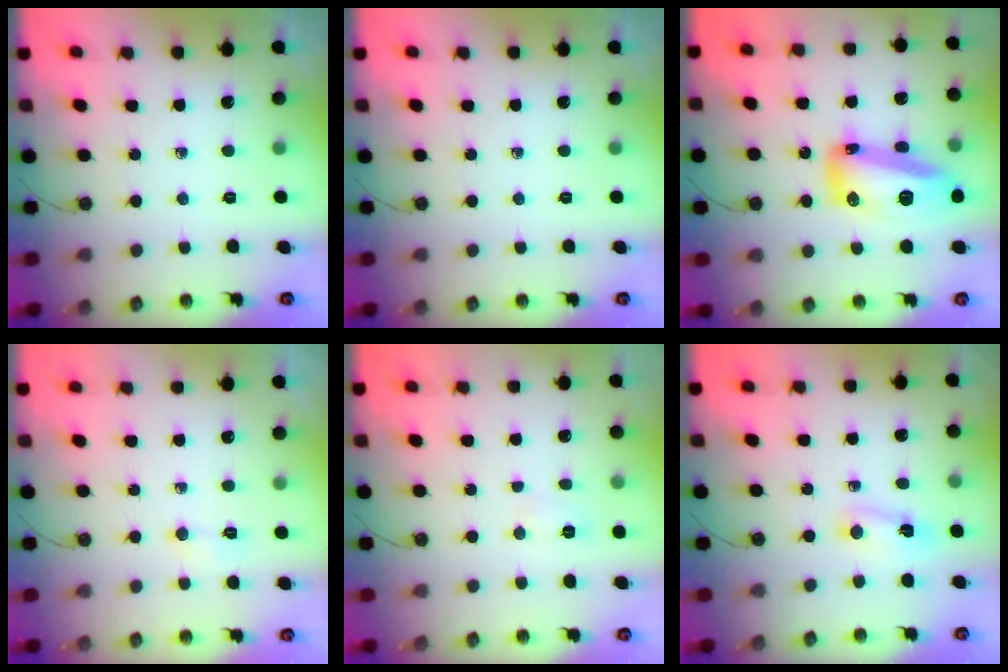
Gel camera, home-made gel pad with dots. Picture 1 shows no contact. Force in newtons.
{"total": 0.0}
{"total": 17.2, "press": 17.0, "slide": 2.2}
{"total": 2.9, "press": 2.9, "slide": 0.5}
{"total": 3.6, "press": 3.6, "slide": 0.7}
{"total": 2.4, "press": 2.3, "slide": 0.6}